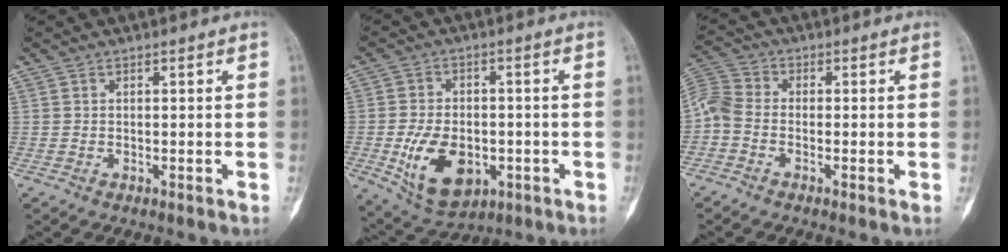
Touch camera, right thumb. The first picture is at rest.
{"total": 13.2, "force": [-3.6, 8.5, 9.5], "torque": [-0.144, 0.005, -0.044]}
{"total": 6.3, "force": [-1.8, 4.3, 4.2], "torque": [-0.095, 0.015, -0.056]}